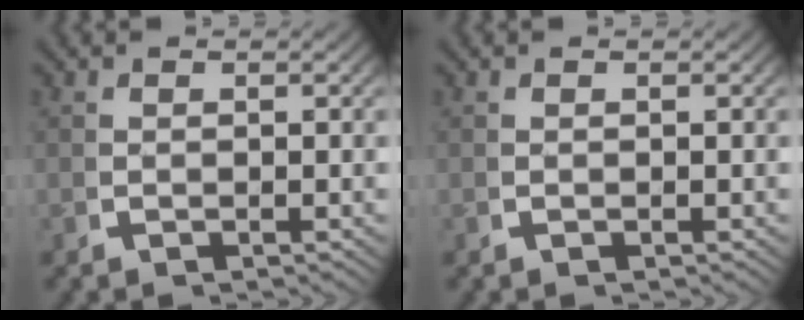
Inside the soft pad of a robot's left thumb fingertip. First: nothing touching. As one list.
[{"total": 0.0}]